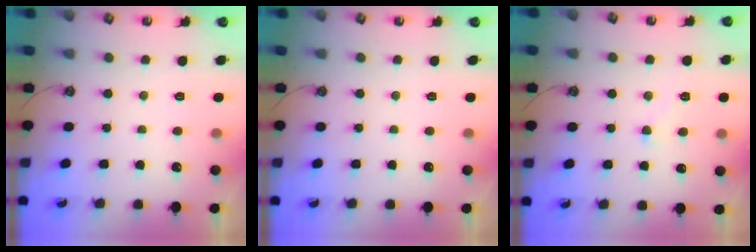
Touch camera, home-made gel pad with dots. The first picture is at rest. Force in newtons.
{"total": 0.0}
{"total": 2.5, "press": 2.4, "slide": 0.7}